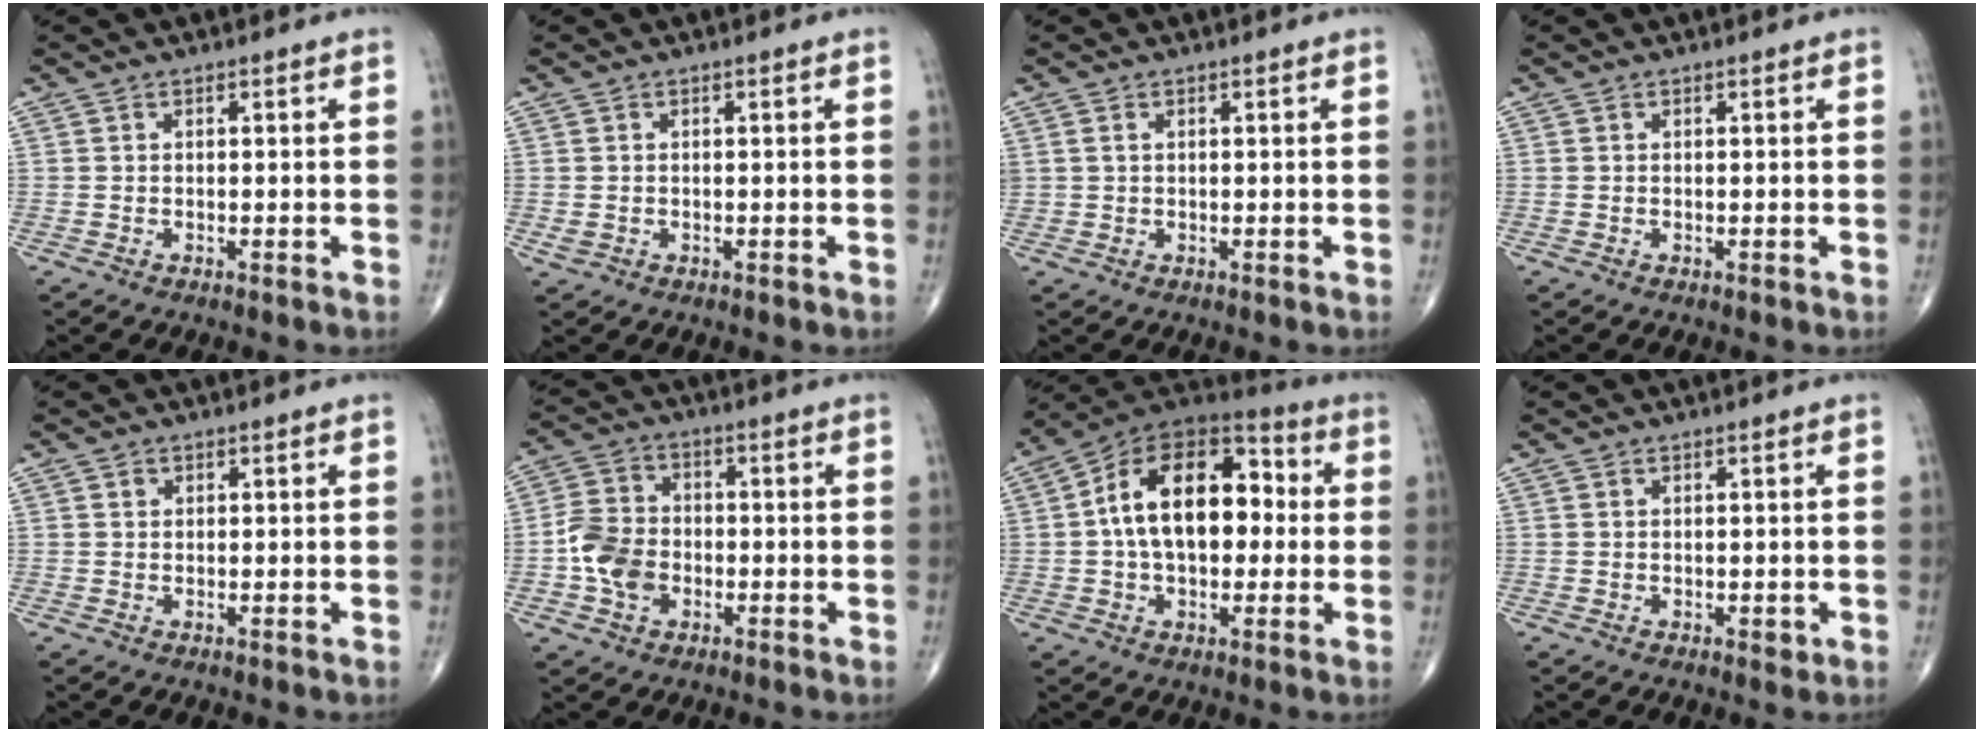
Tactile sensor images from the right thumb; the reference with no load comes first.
{"total": 1.2, "force": [-0.1, 1.1, 0.6], "torque": [-0.014, 0.000, 0.002]}
{"total": 1.1, "force": [0.4, 0.8, 0.7], "torque": [-0.014, 0.002, 0.011]}
{"total": 0.0}
{"total": 0.9, "force": [0.3, 0.8, 0.2], "torque": [0.001, 0.000, 0.005]}
{"total": 8.4, "force": [-2.0, 6.4, 5.0], "torque": [-0.083, 0.019, -0.045]}
{"total": 19.6, "force": [1.3, 11.9, 15.6], "torque": [-0.229, 0.038, 0.013]}
{"total": 1.0, "force": [-0.1, 0.7, 0.8], "torque": [-0.008, -0.003, 0.000]}